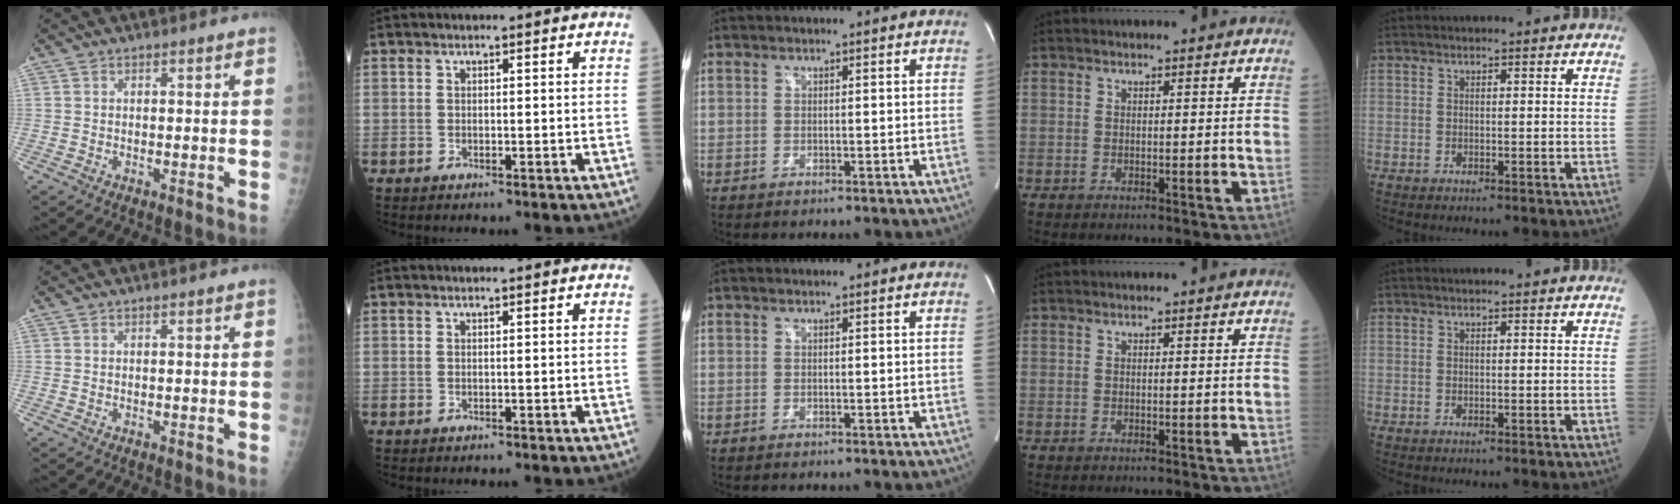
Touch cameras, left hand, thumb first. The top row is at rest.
{}